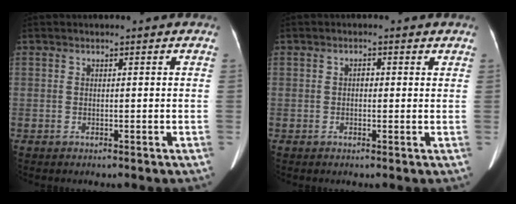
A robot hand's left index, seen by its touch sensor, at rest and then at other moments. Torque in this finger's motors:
{"motor_torque": [-0.05, -0.04, 0.01, -0.01]}